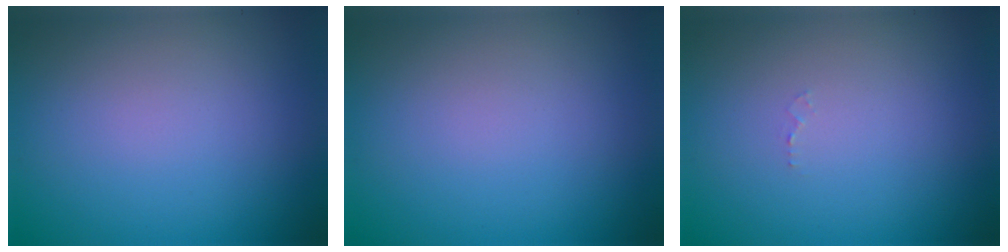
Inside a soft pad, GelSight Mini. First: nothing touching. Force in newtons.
{"total": 0.0}
{"total": 0.5, "press": 0.5, "slide": 0.1}